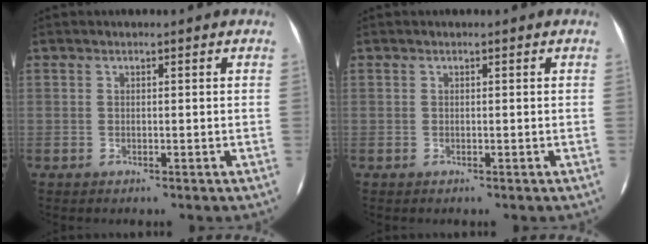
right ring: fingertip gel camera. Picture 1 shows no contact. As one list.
[{"total": 0.0}]